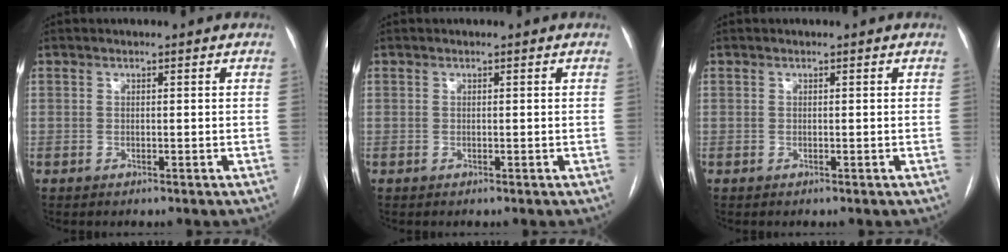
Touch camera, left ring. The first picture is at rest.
{"total": 0.0}
{"total": 0.0}